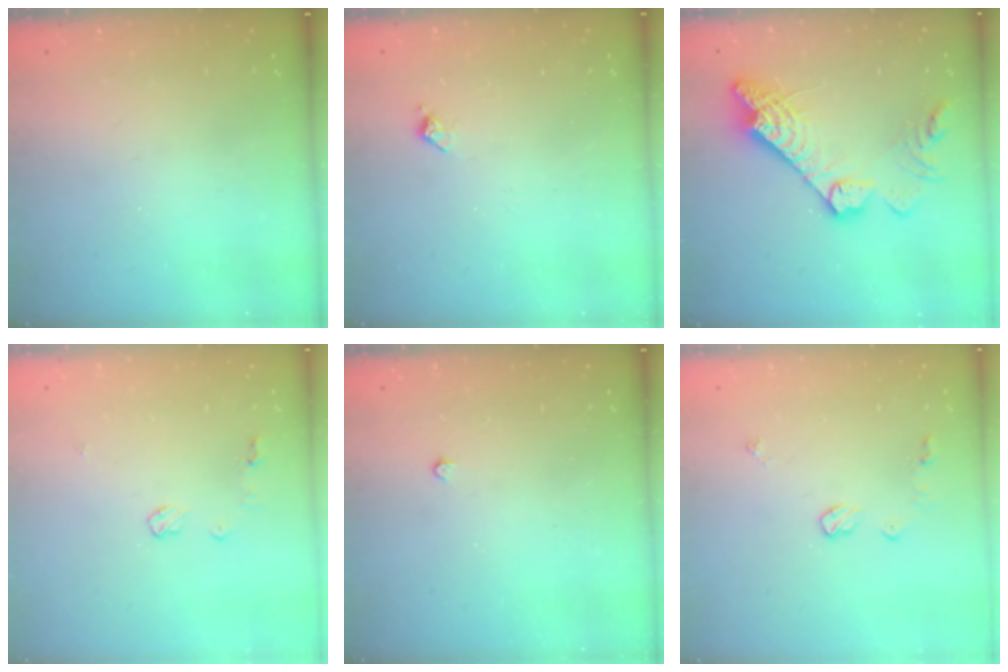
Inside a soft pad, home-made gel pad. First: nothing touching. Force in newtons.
{"total": 5.7, "press": 5.7, "slide": 0.8}
{"total": 18.2, "press": 18.1, "slide": 1.7}
{"total": 5.2, "press": 5.2, "slide": 0.4}
{"total": 2.3, "press": 2.3, "slide": 0.4}
{"total": 7.1, "press": 7.1, "slide": 0.2}